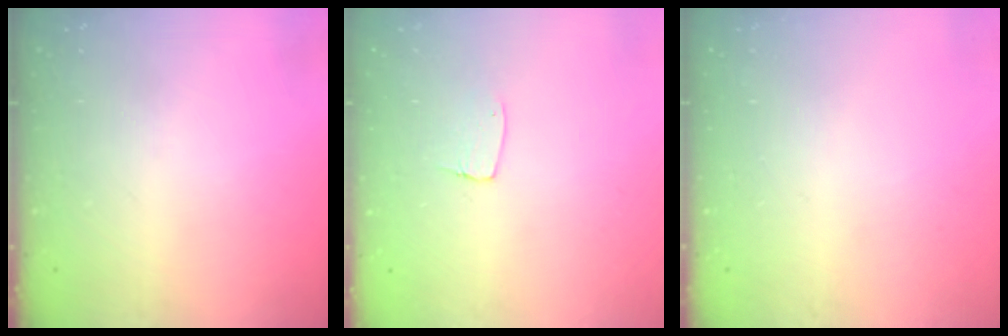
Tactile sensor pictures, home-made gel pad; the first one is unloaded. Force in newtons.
{"total": 4.6, "press": 4.6, "slide": 0.3}
{"total": 0.0}